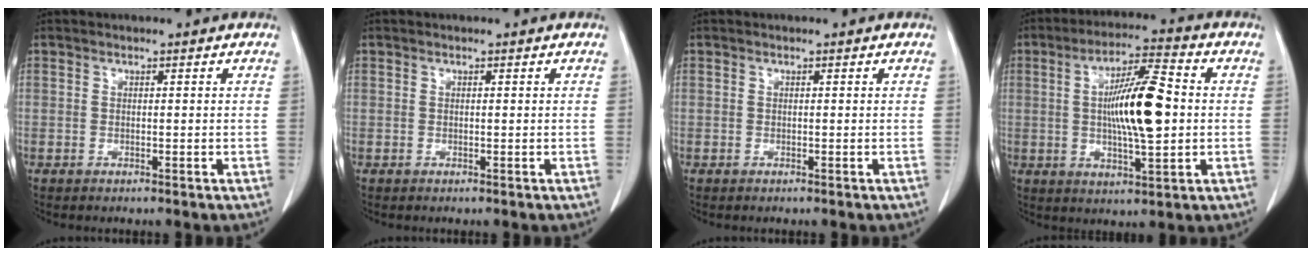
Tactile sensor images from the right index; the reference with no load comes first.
{"total": 0.0}
{"total": 0.0}
{"total": 12.3, "force": [0.5, 2.1, 12.1], "torque": [-0.214, 0.007, 0.005]}